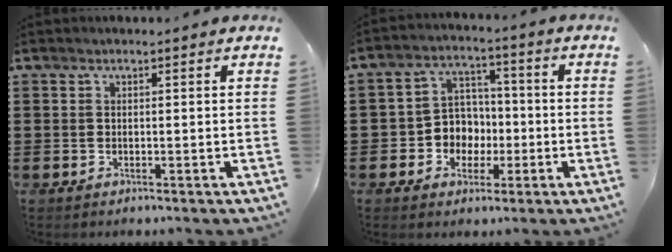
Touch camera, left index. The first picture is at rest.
{"total": 5.9, "force": [-1.3, 5.6, 1.5], "torque": [-0.048, 0.015, -0.024]}